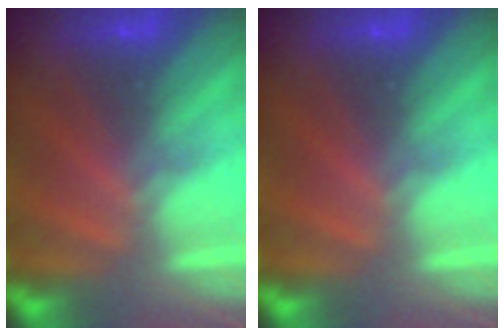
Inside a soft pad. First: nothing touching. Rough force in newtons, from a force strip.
{"total": 0.0}